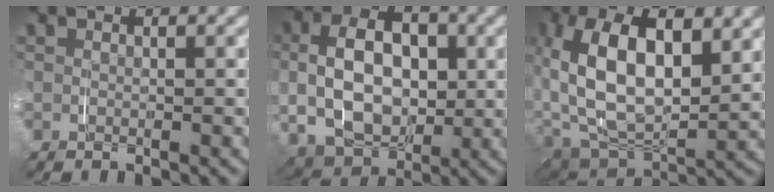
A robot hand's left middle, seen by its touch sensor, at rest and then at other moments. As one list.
[{"total": 8.0, "force": [1.0, 6.1, 5.1], "torque": [-0.057, 0.006, 0.009]}, {"total": 6.5, "force": [1.8, 4.5, 4.4], "torque": [-0.082, -0.001, 0.026]}]